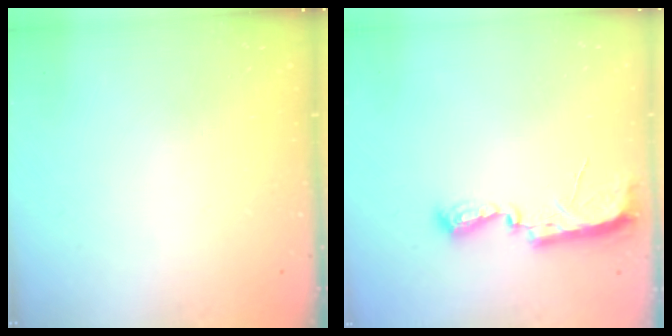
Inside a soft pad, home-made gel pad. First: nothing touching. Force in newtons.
{"total": 10.3, "press": 8.9, "slide": 5.2}